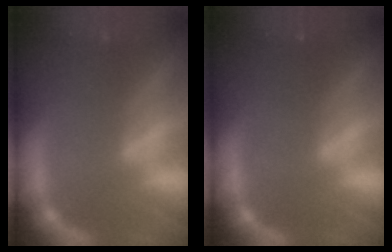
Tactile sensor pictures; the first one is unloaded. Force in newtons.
{"total": 1.0}